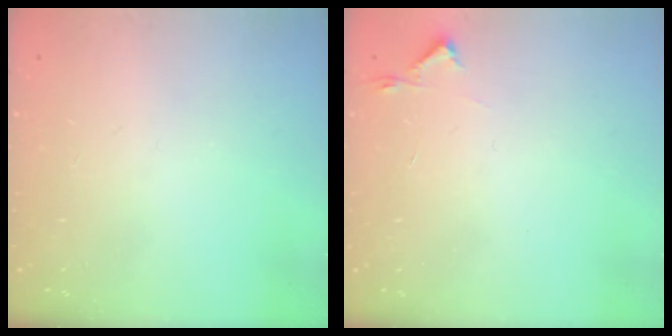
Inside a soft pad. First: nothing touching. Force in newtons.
{"total": 2.7, "press": 2.6, "slide": 0.4}